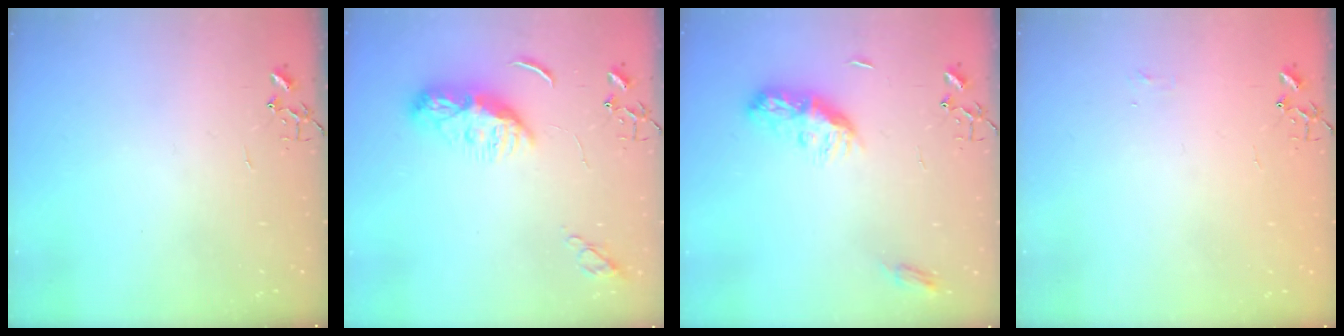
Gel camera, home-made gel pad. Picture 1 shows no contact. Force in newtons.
{"total": 9.9, "press": 9.9, "slide": 0.5}
{"total": 9.6, "press": 9.6, "slide": 0.1}
{"total": 3.9, "press": 3.9, "slide": 0.6}